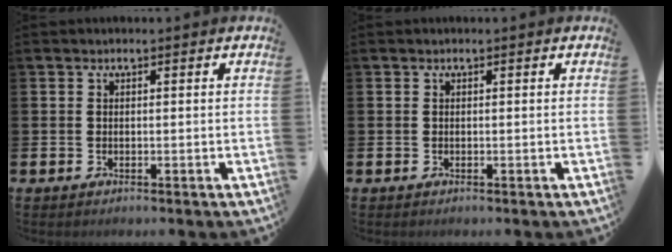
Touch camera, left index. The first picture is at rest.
{"total": 0.0}